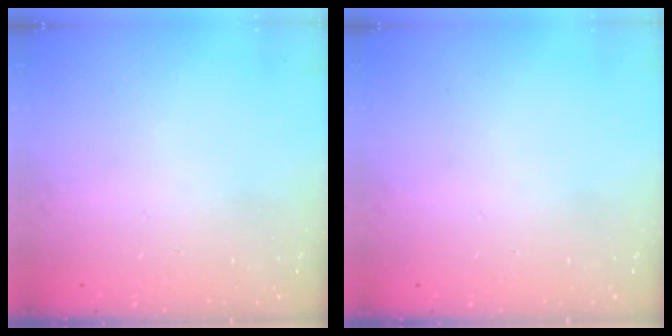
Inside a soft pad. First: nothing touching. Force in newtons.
{"total": 0.0}